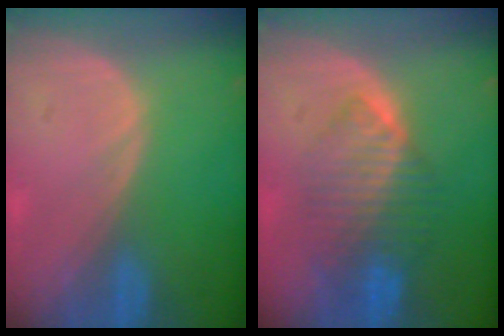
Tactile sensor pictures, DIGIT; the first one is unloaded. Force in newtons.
{"total": 7.5, "press": 7.3, "slide": 1.6}